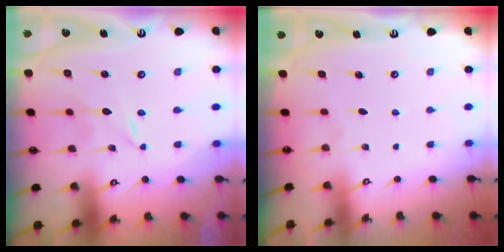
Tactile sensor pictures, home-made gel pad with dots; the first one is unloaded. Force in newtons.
{"total": 0.0}